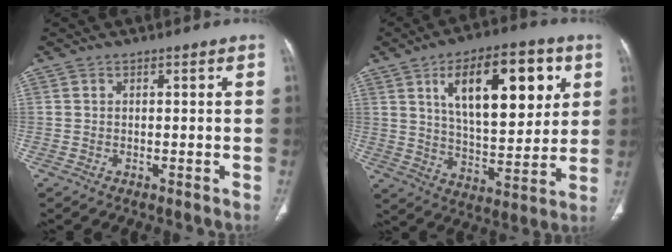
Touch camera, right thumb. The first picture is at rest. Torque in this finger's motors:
{"motor_torque": [0.44, 1.40, 1.17, 0.79, 0.38]}